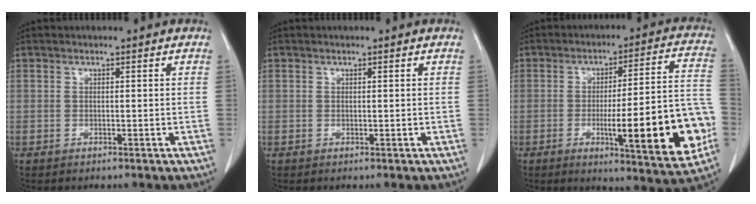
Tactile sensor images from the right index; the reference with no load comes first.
{"total": 0.0}
{"total": 19.0, "force": [-4.9, 2.3, 18.2], "torque": [-0.201, 0.014, -0.058]}